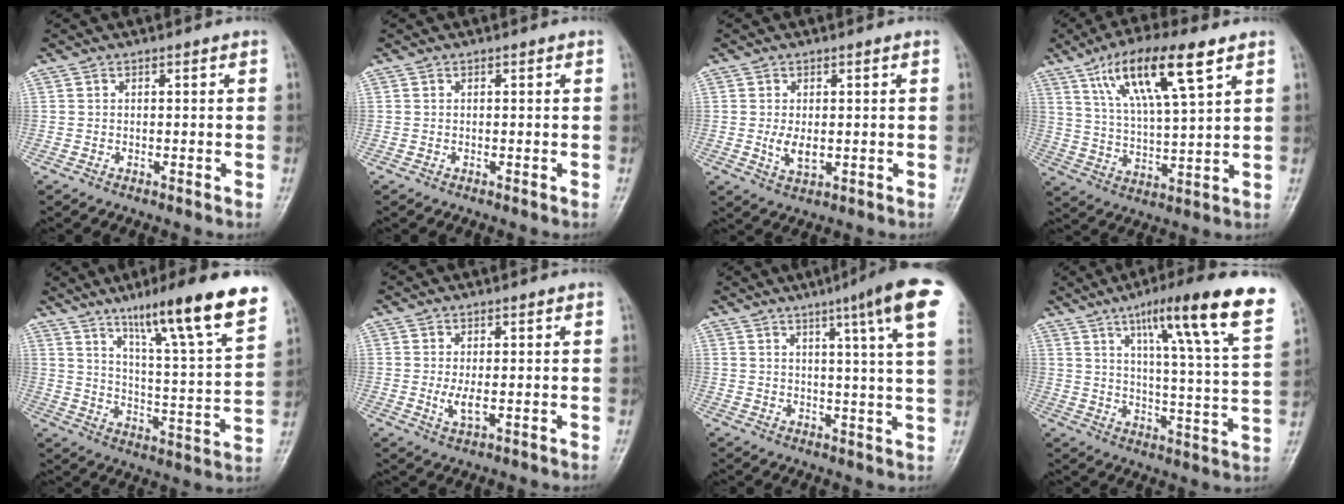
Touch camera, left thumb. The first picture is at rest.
{"total": 0.0}
{"total": 3.8, "force": [-0.2, 1.9, 3.2], "torque": [-0.058, -0.008, 0.003]}
{"total": 15.7, "force": [8.2, 3.8, 12.8], "torque": [-0.225, -0.020, 0.152]}
{"total": 20.6, "force": [13.4, 1.7, 15.6], "torque": [-0.211, -0.055, 0.210]}
{"total": 3.0, "force": [-0.2, 1.0, 2.8], "torque": [-0.060, -0.009, 0.001]}
{"total": 13.7, "force": [6.9, 0.6, 11.8], "torque": [-0.157, -0.021, 0.075]}
{"total": 21.4, "force": [12.3, 2.2, 17.4], "torque": [-0.232, -0.036, 0.174]}